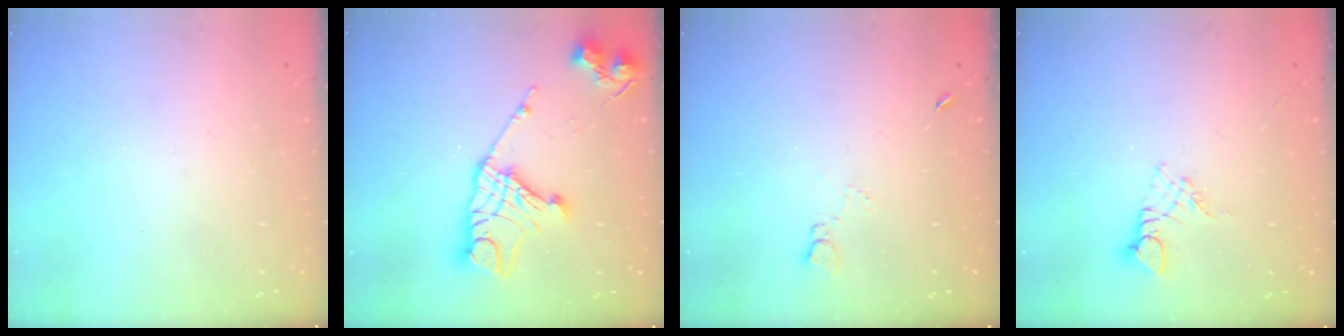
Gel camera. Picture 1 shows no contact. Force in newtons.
{"total": 15.9, "press": 15.9, "slide": 1.7}
{"total": 3.3, "press": 3.3, "slide": 0.5}
{"total": 2.8, "press": 2.7, "slide": 0.3}